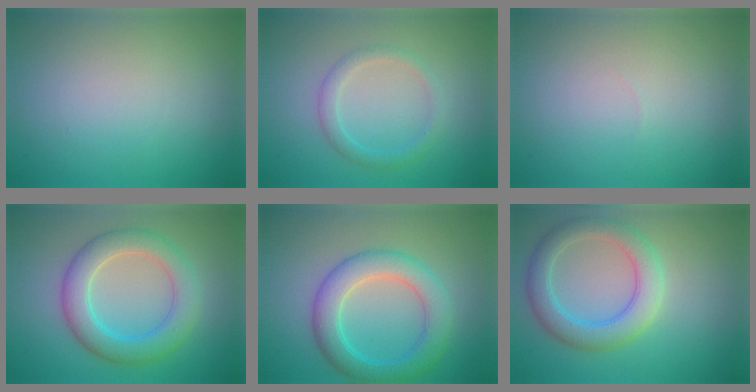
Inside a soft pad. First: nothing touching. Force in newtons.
{"total": 1.9, "press": 1.9, "slide": 0.1}
{"total": 0.0}
{"total": 5.2, "press": 5.2, "slide": 0.1}
{"total": 5.1, "press": 5.1, "slide": 0.2}
{"total": 4.5, "press": 4.5, "slide": 0.2}